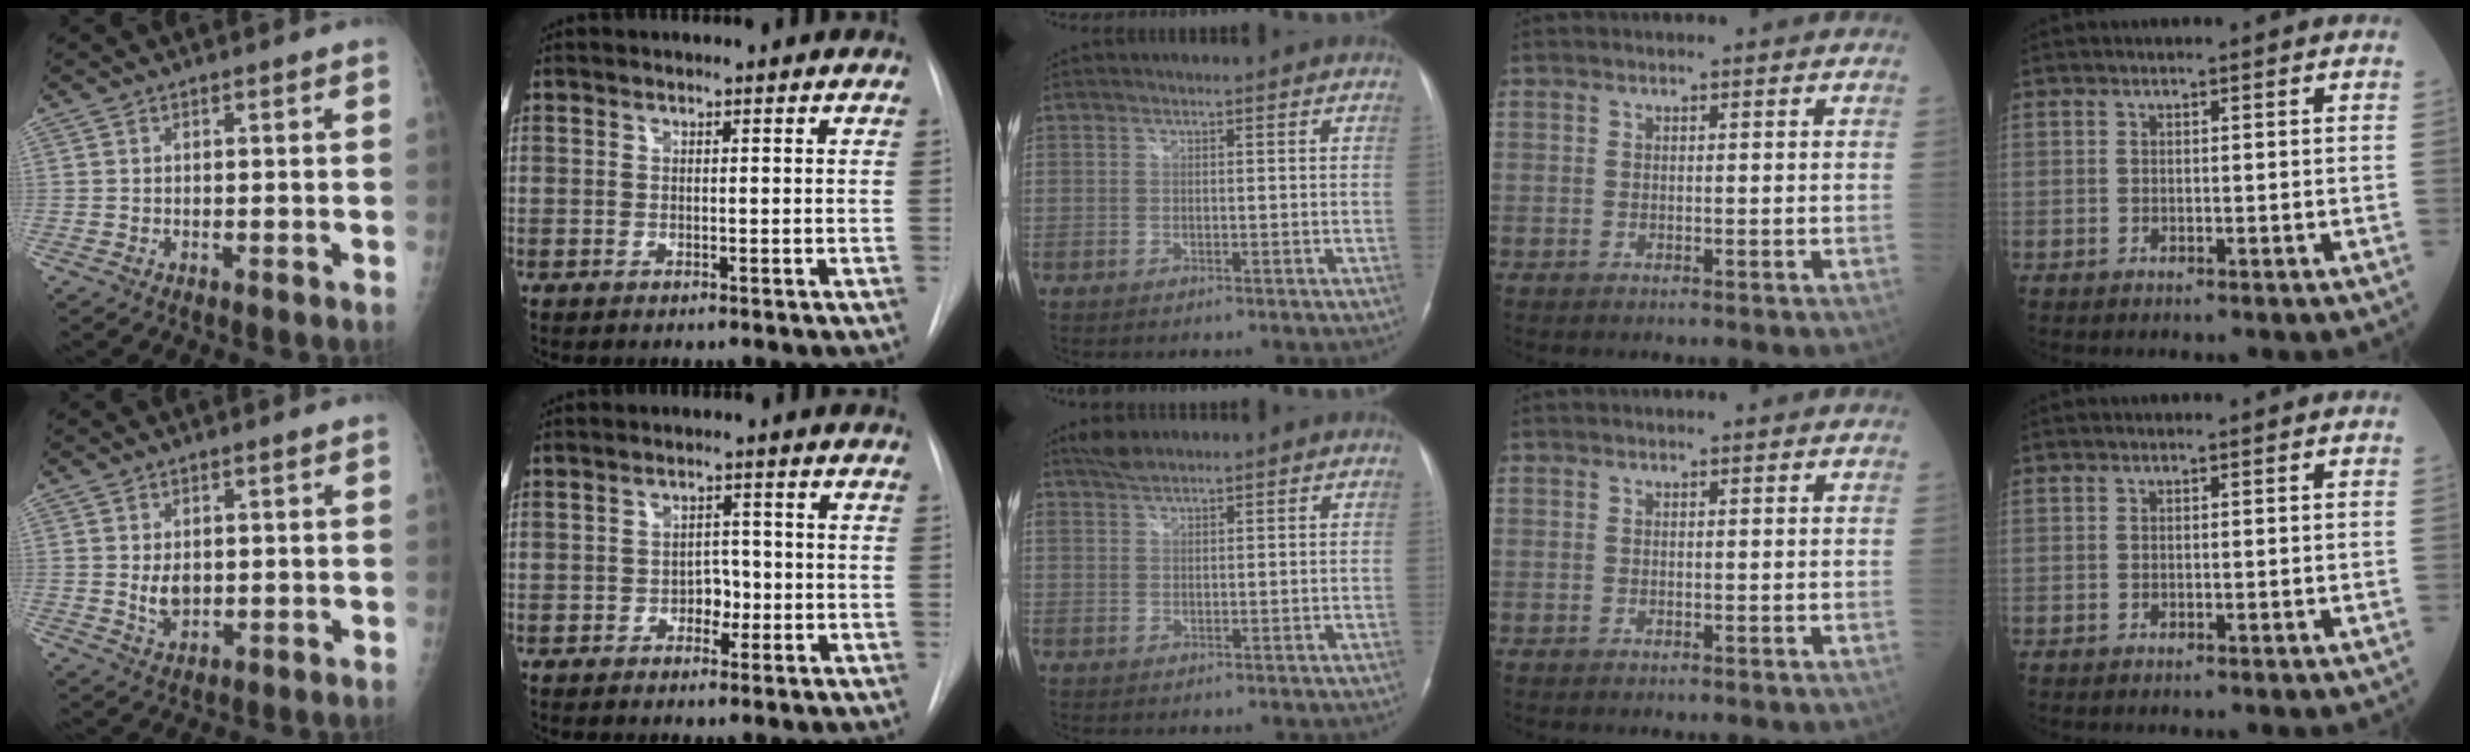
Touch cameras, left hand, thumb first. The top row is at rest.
{"thumb": {"total": 3.6, "force": [0.6, 2.3, 2.7], "torque": [-0.038, -0.010, 0.019]}, "index": {"total": 2.8, "force": [-1.1, 1.9, 1.7], "torque": [-0.018, 0.005, -0.018]}, "middle": {"total": 2.5, "force": [2.3, 0.5, 0.9], "torque": [-0.023, 0.011, 0.046]}}